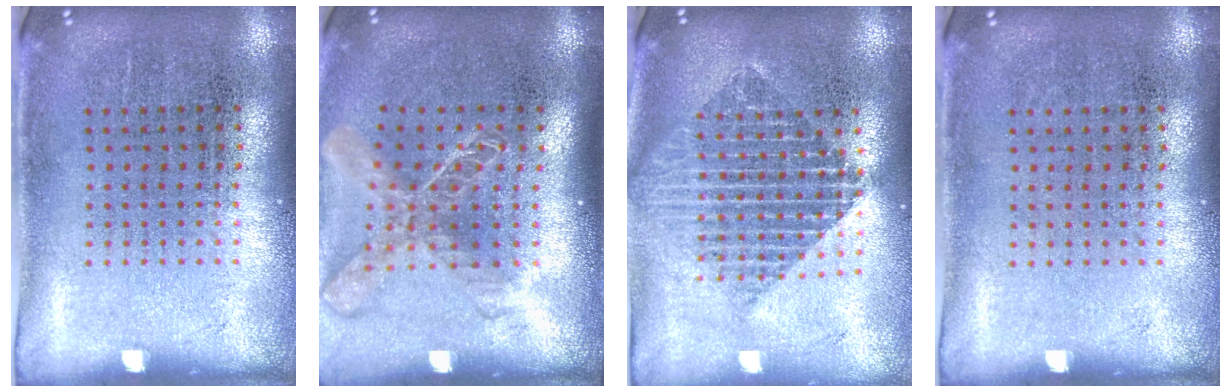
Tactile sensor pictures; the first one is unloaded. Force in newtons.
{"total": 1.9, "press": 1.5, "slide": 1.2}
{"total": 2.1, "press": 1.7, "slide": 1.2}
{"total": 0.0}